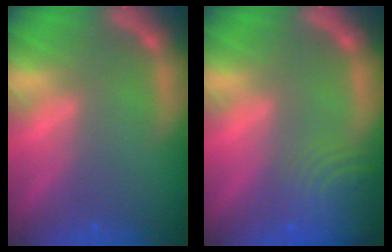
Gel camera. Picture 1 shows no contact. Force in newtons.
{"total": 7.0}